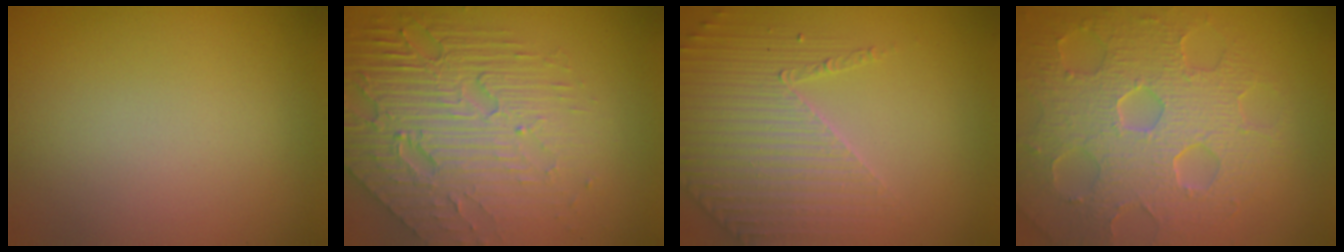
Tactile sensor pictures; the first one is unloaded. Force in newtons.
{"total": 8.1, "press": 5.6, "slide": 5.9}
{"total": 3.7, "press": 3.7, "slide": 0.7}
{"total": 8.5, "press": 6.1, "slide": 6.0}